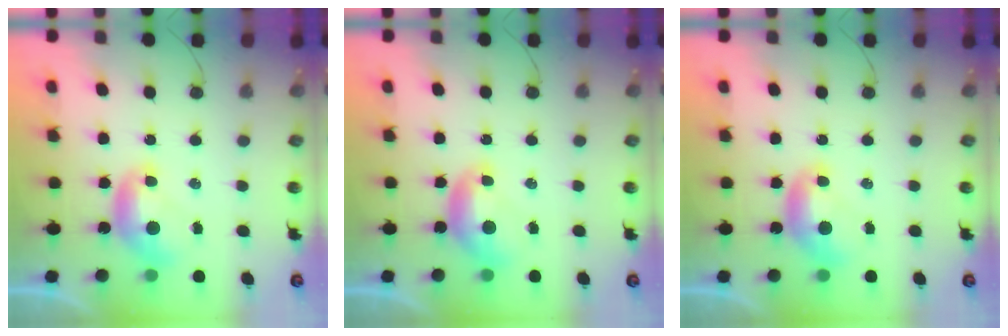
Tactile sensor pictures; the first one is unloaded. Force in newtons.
{"total": 0.0}
{"total": 0.0}